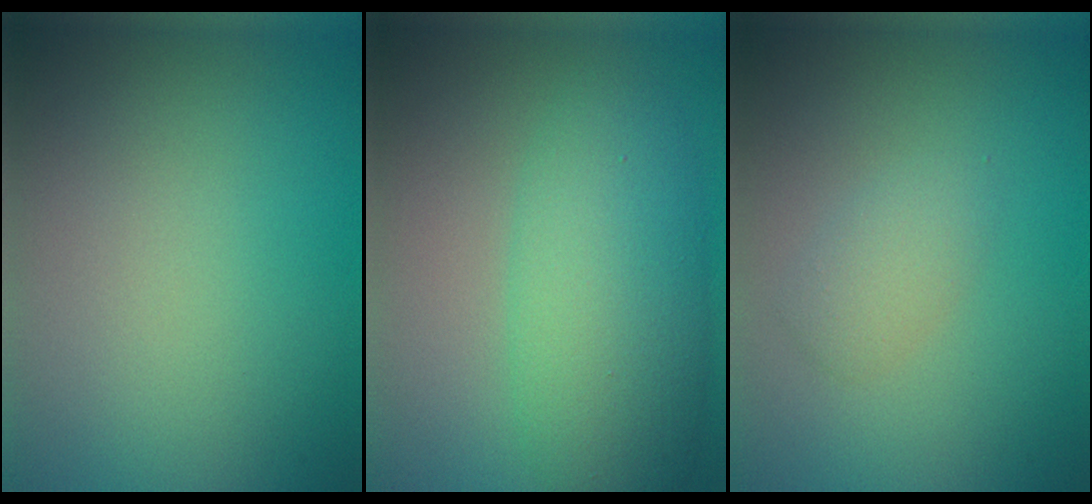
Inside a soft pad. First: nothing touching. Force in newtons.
{"total": 6.4, "press": 6.4, "slide": 0.1}
{"total": 1.7, "press": 1.7, "slide": 0.1}